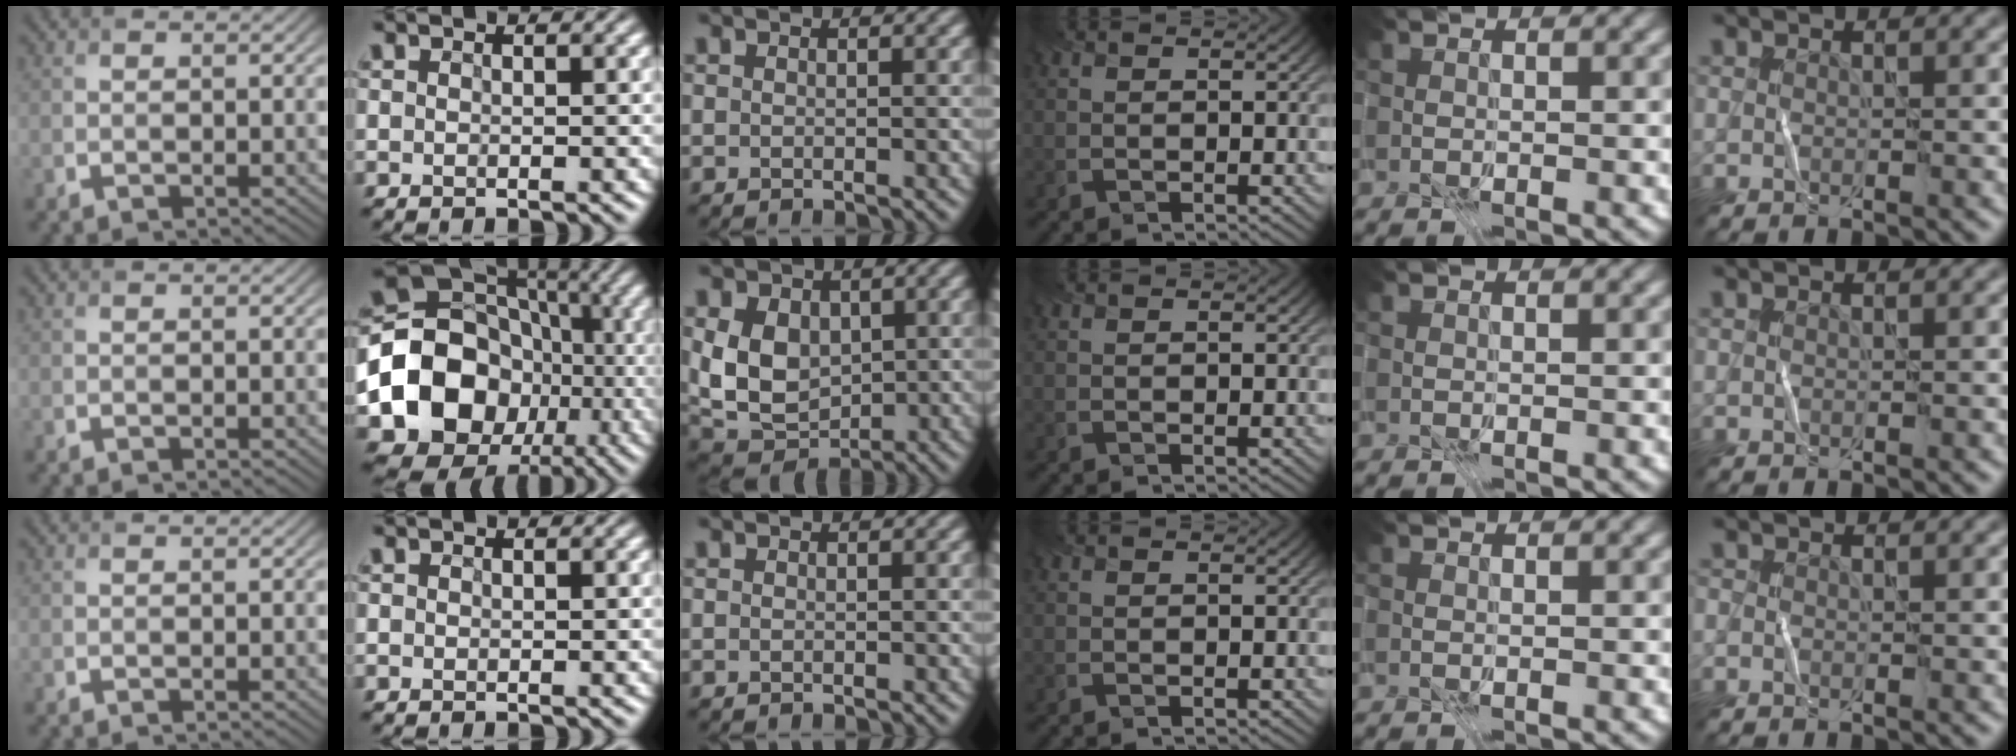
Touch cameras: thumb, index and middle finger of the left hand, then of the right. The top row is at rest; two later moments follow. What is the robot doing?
{"motion": "fold", "object": "file"}